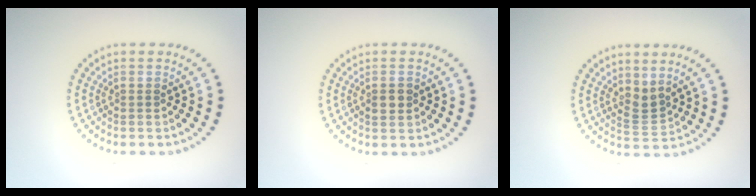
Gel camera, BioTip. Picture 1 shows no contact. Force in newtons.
{"total": 1.3, "press": 1.3, "slide": 0.1}
{"total": 2.0, "press": 1.3, "slide": 1.5}